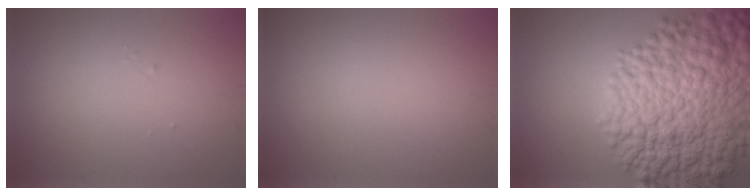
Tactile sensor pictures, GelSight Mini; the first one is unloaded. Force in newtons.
{"total": 0.0}
{"total": 13.6, "press": 13.6, "slide": 0.5}